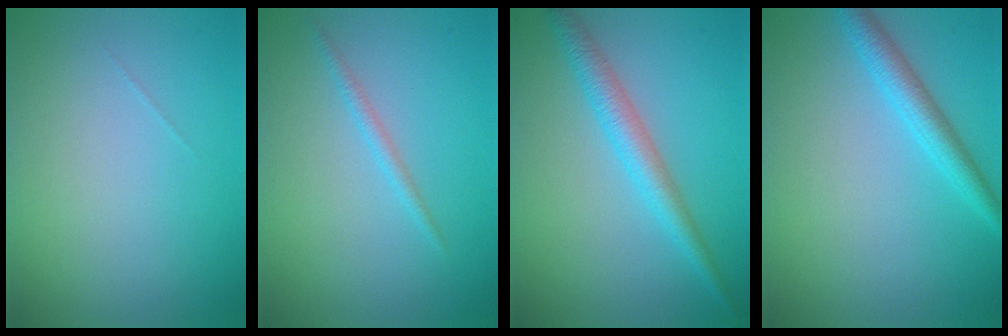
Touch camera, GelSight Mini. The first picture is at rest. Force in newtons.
{"total": 1.0, "press": 1.0, "slide": 0.1}
{"total": 3.1, "press": 3.1, "slide": 0.1}
{"total": 2.8, "press": 2.8, "slide": 0.2}